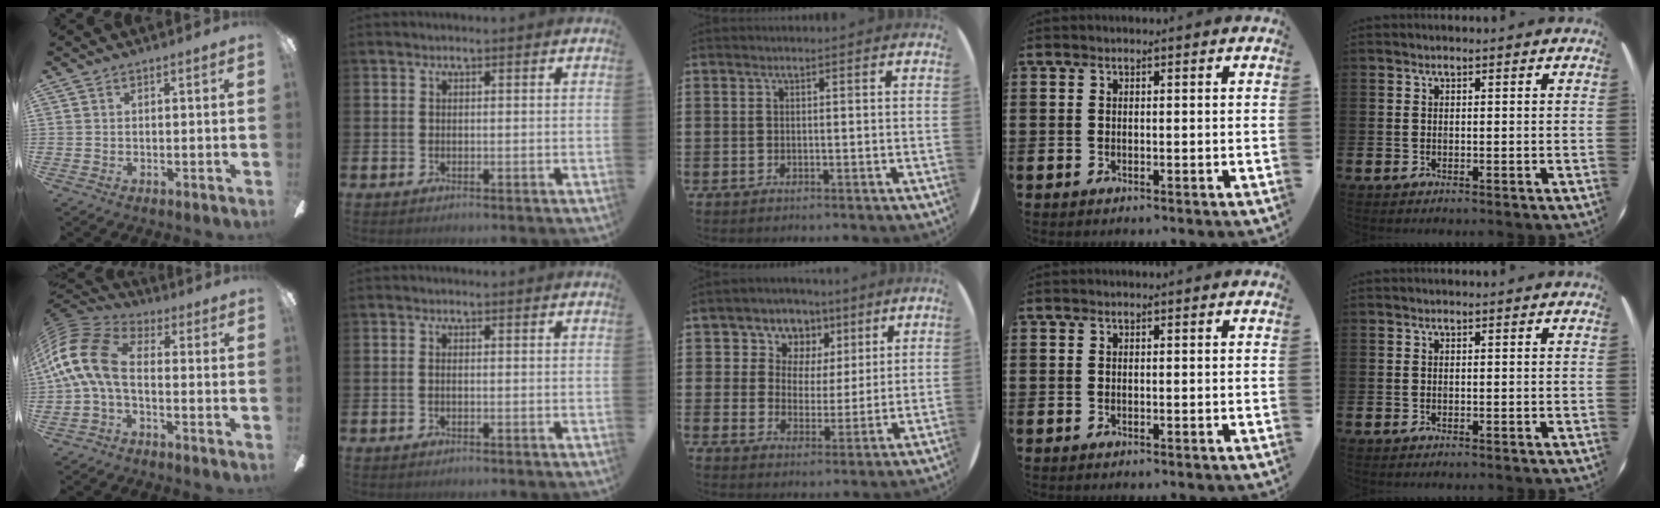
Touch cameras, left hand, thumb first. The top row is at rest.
{"thumb": {"total": 15.1, "force": [-0.8, 8.9, 12.1], "torque": [-0.261, 0.015, -0.017]}, "index": {"total": 0.6, "force": [-0.2, 0.1, 0.5], "torque": [-0.002, -0.005, -0.006]}, "middle": {"total": 5.8, "force": [3.6, 4.6, 0.4], "torque": [-0.041, -0.018, 0.059]}}